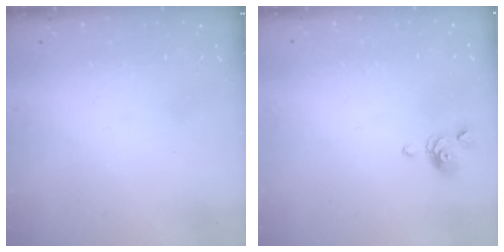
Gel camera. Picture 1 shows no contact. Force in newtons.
{"total": 3.5, "press": 3.5, "slide": 0.6}